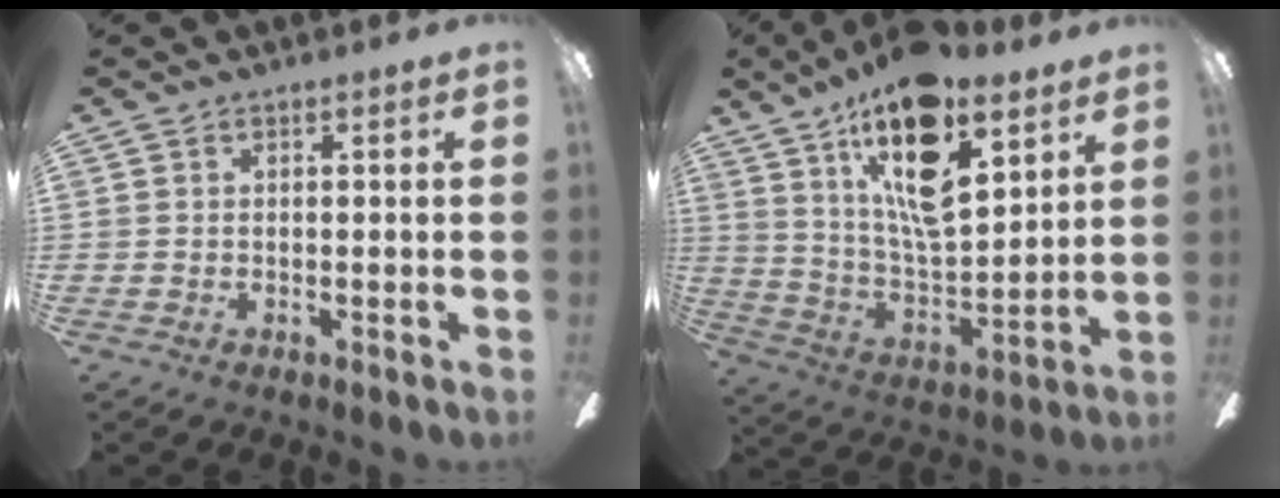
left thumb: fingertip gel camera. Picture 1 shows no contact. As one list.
[{"total": 20.7, "force": [13.3, 7.7, 13.9], "torque": [-0.250, -0.072, 0.226]}]